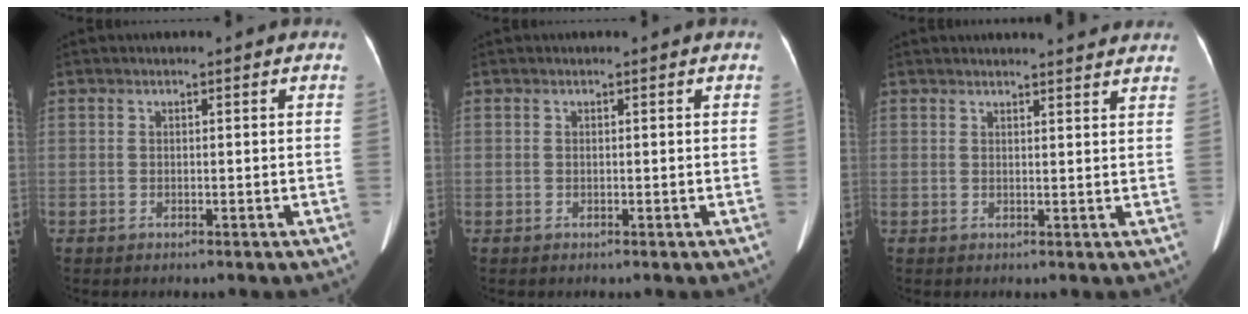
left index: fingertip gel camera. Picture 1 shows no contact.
{"total": 0.0}
{"total": 6.3, "force": [6.0, 0.5, 1.9], "torque": [-0.023, 0.008, 0.057]}